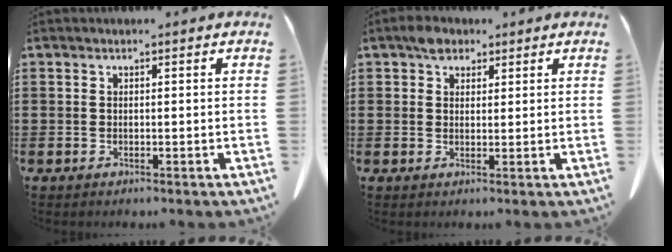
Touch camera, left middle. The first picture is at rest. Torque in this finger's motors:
{"motor_torque": [0.49, -0.24, 0.00, 0.05]}